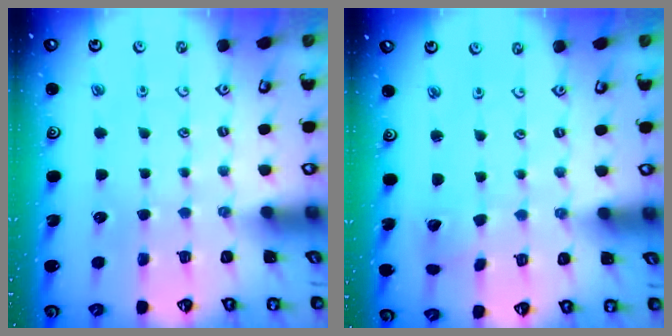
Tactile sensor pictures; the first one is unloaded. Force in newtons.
{"total": 2.0, "press": 2.0, "slide": 0.2}